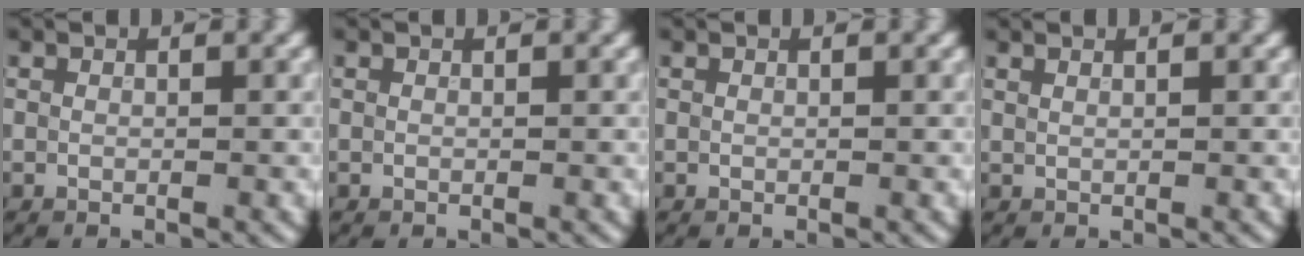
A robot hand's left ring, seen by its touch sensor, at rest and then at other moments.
{"total": 0.0}
{"total": 0.0}
{"total": 0.6, "force": [0.6, 0.2, 0.2], "torque": [-0.005, -0.001, 0.009]}